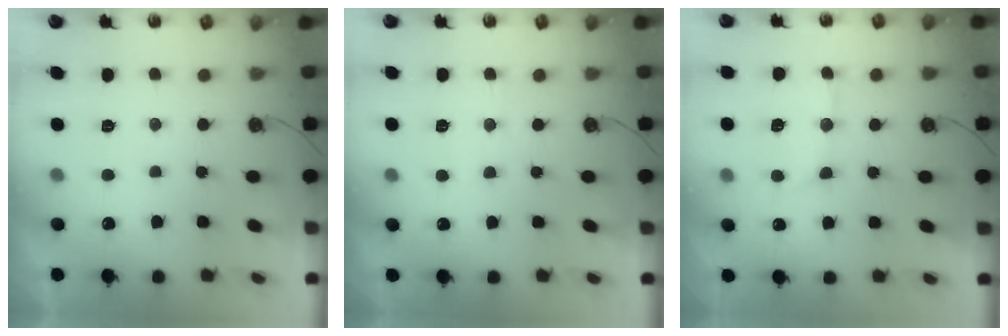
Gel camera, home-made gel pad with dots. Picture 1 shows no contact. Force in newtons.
{"total": 3.6, "press": 3.6, "slide": 0.4}
{"total": 13.0, "press": 12.9, "slide": 1.3}